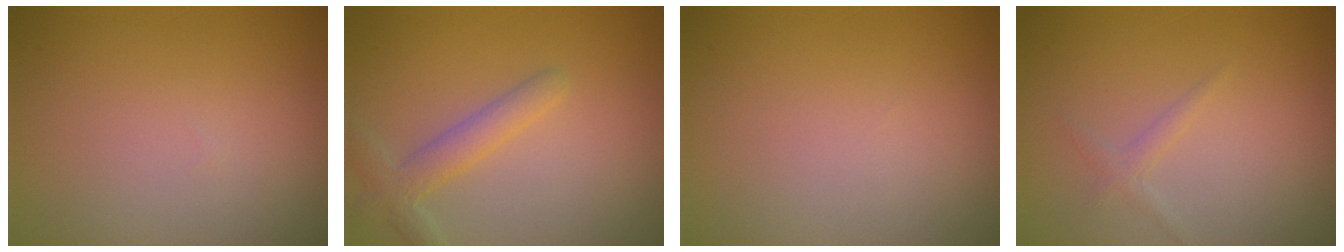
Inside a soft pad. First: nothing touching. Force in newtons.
{"total": 2.8, "press": 2.8, "slide": 0.2}
{"total": 0.0}
{"total": 1.0, "press": 1.0, "slide": 0.0}